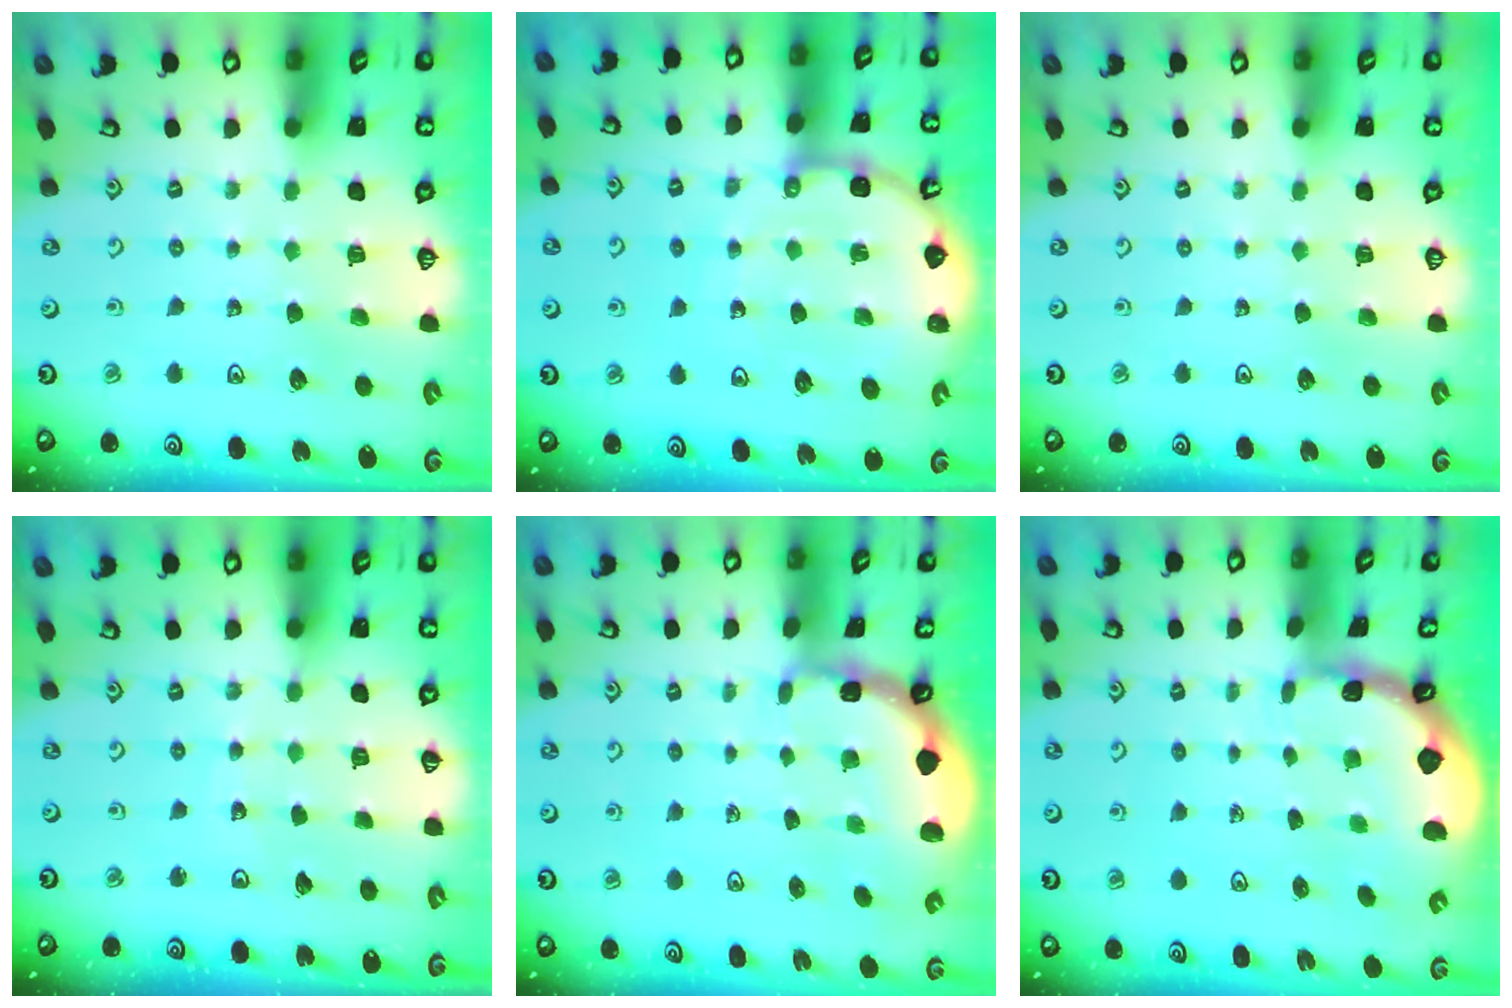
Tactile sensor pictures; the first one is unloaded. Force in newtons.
{"total": 8.6, "press": 8.5, "slide": 0.8}
{"total": 0.0}
{"total": 3.6, "press": 3.6, "slide": 0.6}
{"total": 1.3, "press": 1.3, "slide": 0.2}
{"total": 1.0, "press": 1.0, "slide": 0.1}